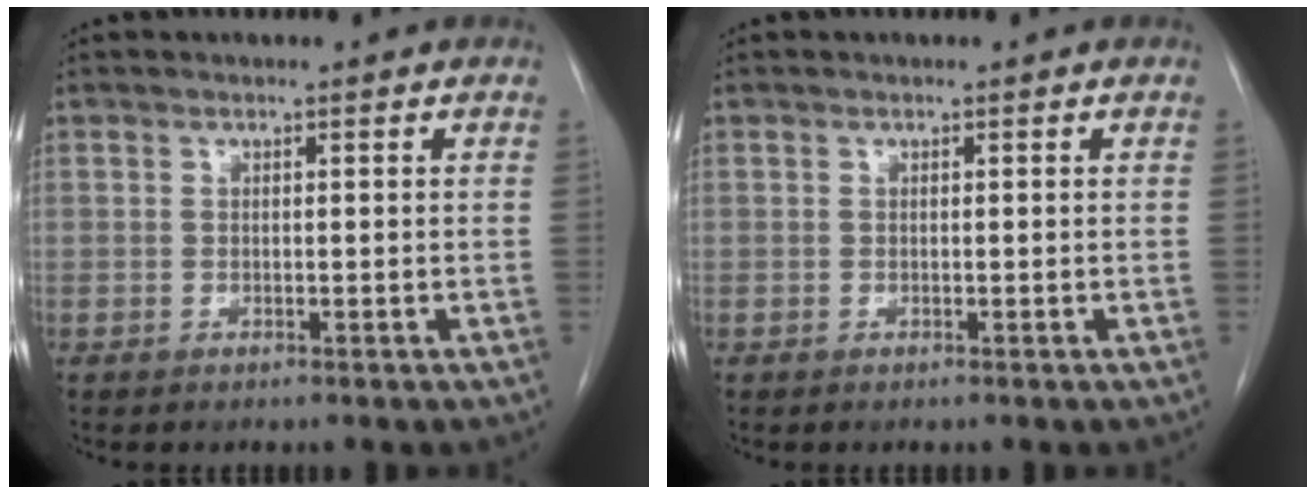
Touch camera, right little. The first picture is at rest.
{"total": 0.0}